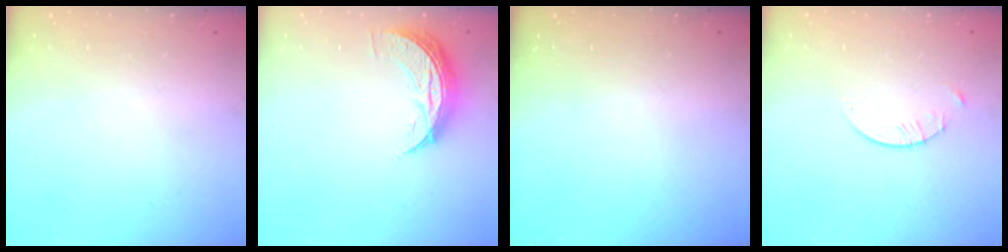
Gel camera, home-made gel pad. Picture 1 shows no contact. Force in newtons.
{"total": 7.6, "press": 7.6, "slide": 0.7}
{"total": 0.0}
{"total": 2.1, "press": 2.1, "slide": 0.3}